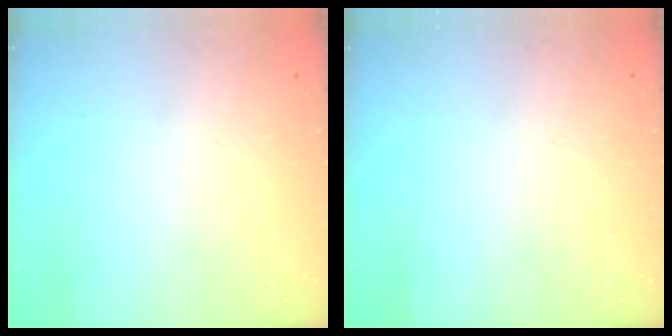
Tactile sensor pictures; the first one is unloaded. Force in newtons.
{"total": 0.0}